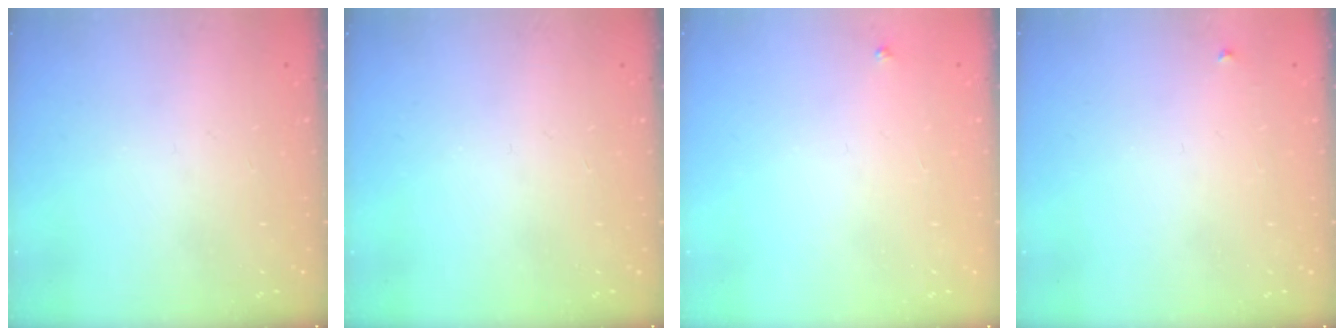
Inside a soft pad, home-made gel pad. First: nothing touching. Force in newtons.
{"total": 0.0}
{"total": 2.7, "press": 2.7, "slide": 0.3}
{"total": 3.0, "press": 3.0, "slide": 0.4}